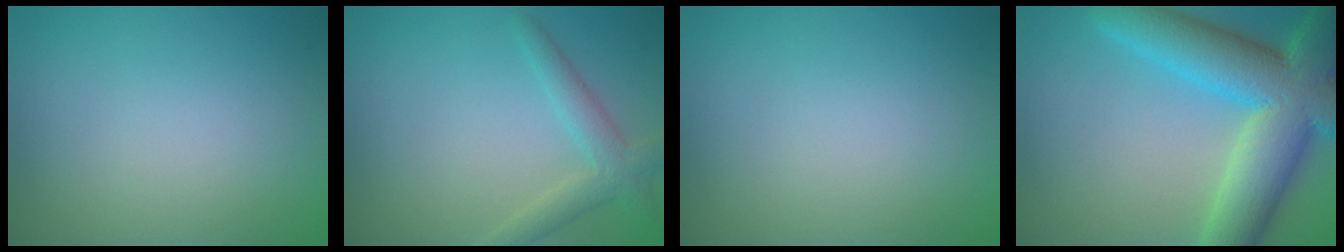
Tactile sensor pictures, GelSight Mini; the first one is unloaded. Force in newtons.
{"total": 2.7, "press": 2.7, "slide": 0.3}
{"total": 0.0}
{"total": 10.9, "press": 10.9, "slide": 0.6}